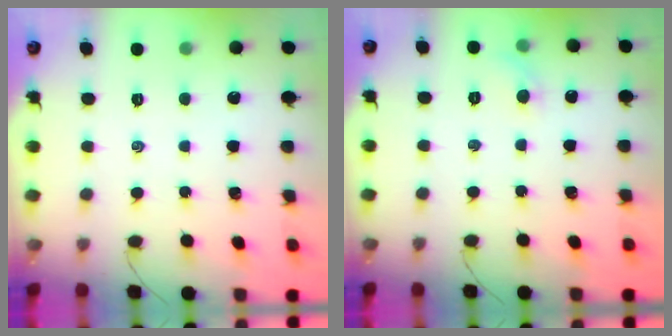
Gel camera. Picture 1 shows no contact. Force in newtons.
{"total": 4.5, "press": 4.3, "slide": 1.5}